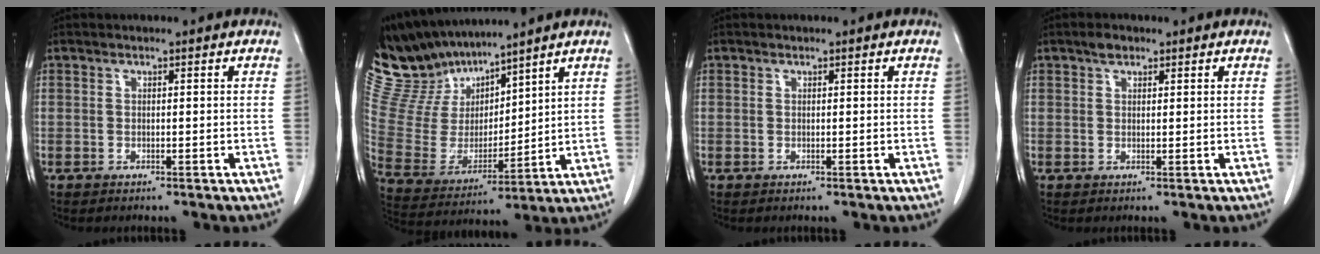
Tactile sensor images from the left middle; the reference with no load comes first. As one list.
[{"total": 14.6, "force": [13.5, 4.0, 3.7], "torque": [-0.093, 0.011, 0.279]}, {"total": 0.0}, {"total": 1.6, "force": [1.1, 0.9, 0.8], "torque": [-0.016, 0.006, 0.019]}]